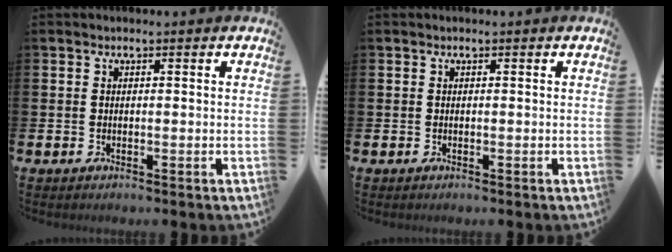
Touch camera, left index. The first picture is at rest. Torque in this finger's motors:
{"motor_torque": [0.00, 0.00, 0.00, 0.01]}